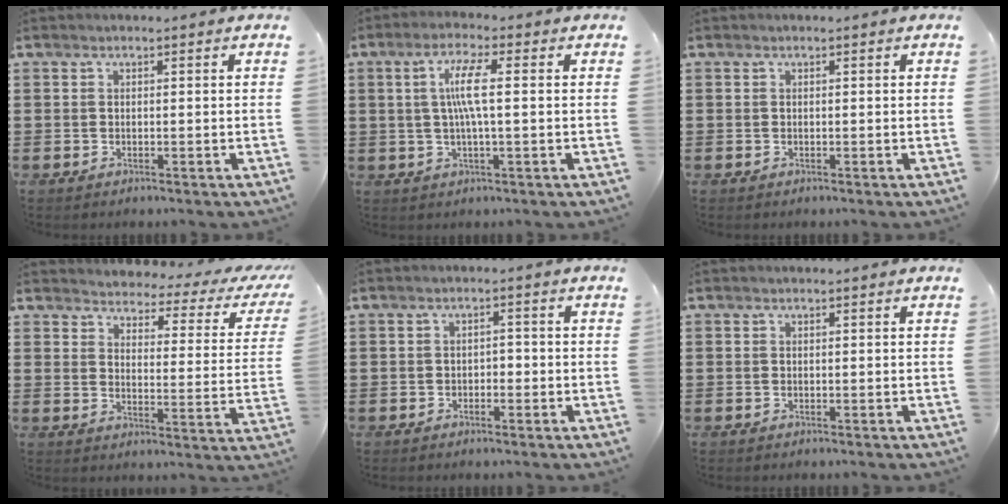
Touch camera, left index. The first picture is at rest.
{"total": 5.7, "force": [0.5, 1.0, 5.6], "torque": [-0.115, 0.001, 0.002]}
{"total": 0.0}
{"total": 2.6, "force": [2.5, 0.6, 0.6], "torque": [-0.025, -0.027, 0.033]}
{"total": 1.5, "force": [-1.1, 0.9, 0.5], "torque": [-0.015, 0.003, -0.026]}
{"total": 0.0}